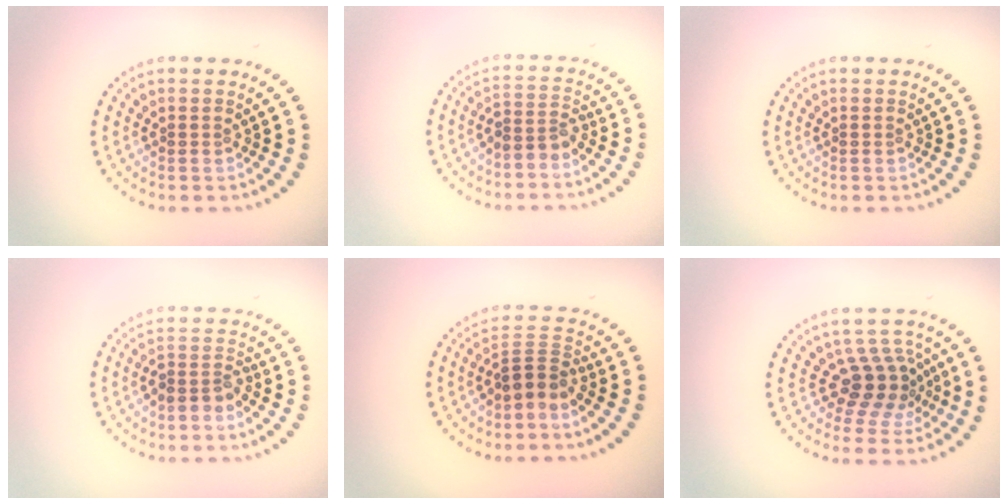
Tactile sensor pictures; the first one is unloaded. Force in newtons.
{"total": 2.3, "press": 1.8, "slide": 1.4}
{"total": 0.0}
{"total": 2.3, "press": 1.8, "slide": 1.4}
{"total": 2.8, "press": 2.0, "slide": 2.0}
{"total": 3.8, "press": 2.9, "slide": 2.5}